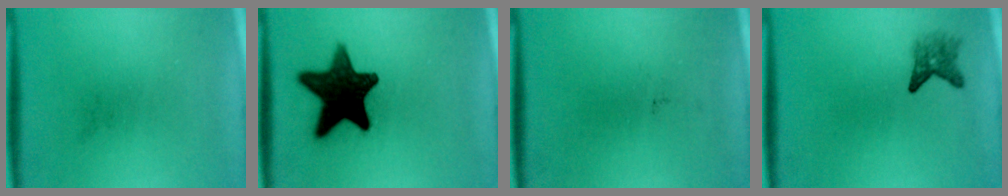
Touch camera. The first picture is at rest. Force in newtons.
{"total": 15.6}
{"total": 0.0}
{"total": 2.4}